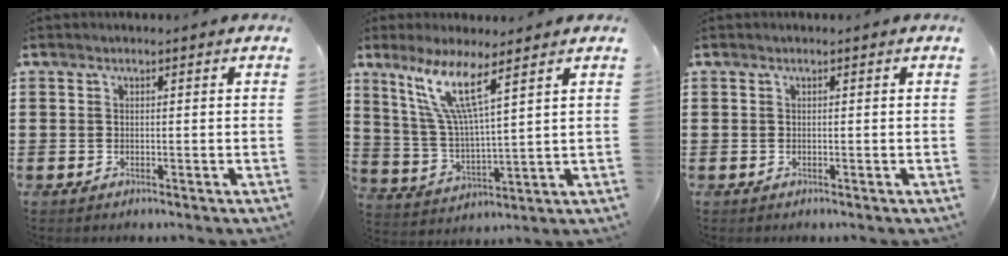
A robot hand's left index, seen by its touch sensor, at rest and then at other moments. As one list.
[{"total": 10.1, "force": [6.7, 1.1, 7.6], "torque": [-0.165, -0.023, 0.118]}, {"total": 0.0}]